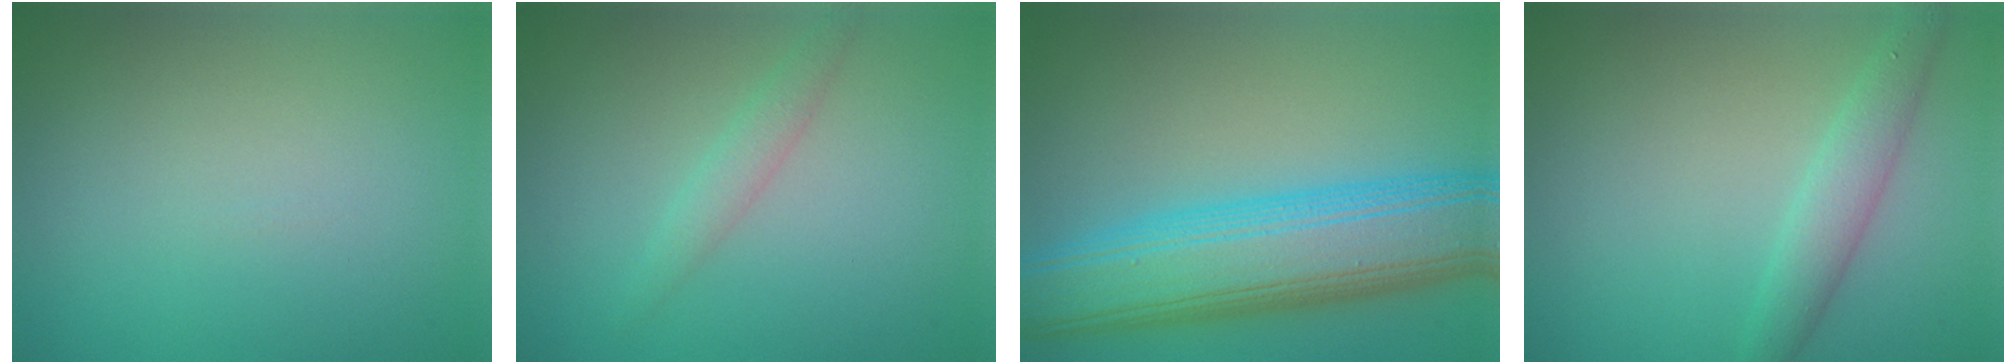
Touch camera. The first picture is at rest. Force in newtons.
{"total": 1.5, "press": 1.5, "slide": 0.1}
{"total": 10.5, "press": 10.5, "slide": 0.3}
{"total": 2.5, "press": 2.5, "slide": 0.0}